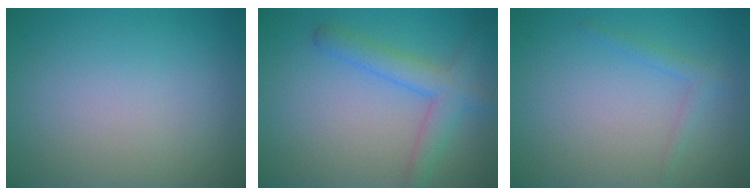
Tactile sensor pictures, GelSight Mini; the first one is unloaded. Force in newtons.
{"total": 3.7, "press": 3.7, "slide": 0.2}
{"total": 1.3, "press": 1.2, "slide": 0.1}